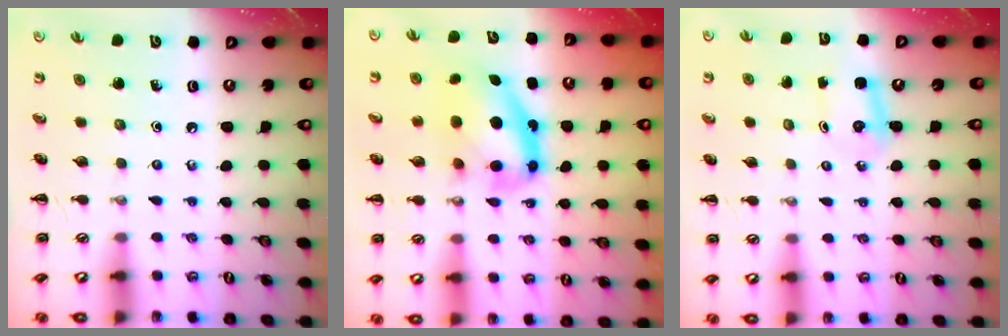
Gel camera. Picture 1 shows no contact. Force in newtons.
{"total": 10.8, "press": 10.6, "slide": 2.5}
{"total": 3.2, "press": 3.1, "slide": 0.7}